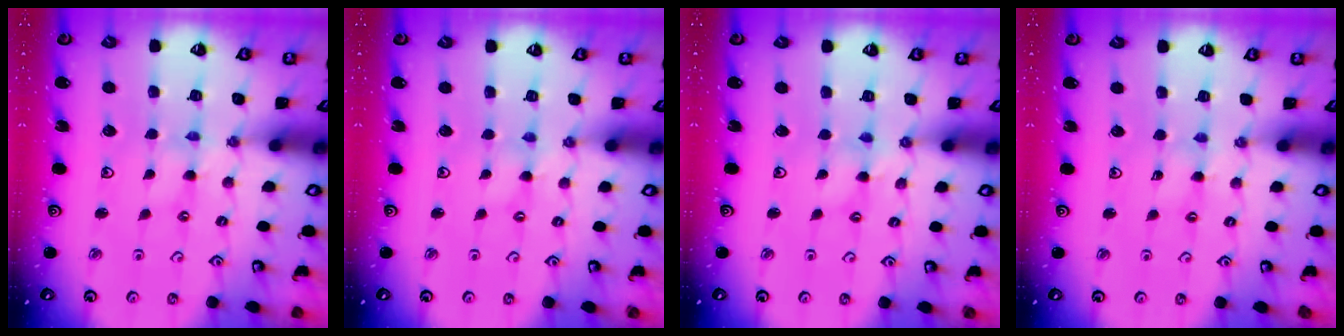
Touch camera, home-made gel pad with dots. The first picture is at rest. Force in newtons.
{"total": 0.0}
{"total": 0.6, "press": 0.6, "slide": 0.2}
{"total": 2.0, "press": 2.0, "slide": 0.3}